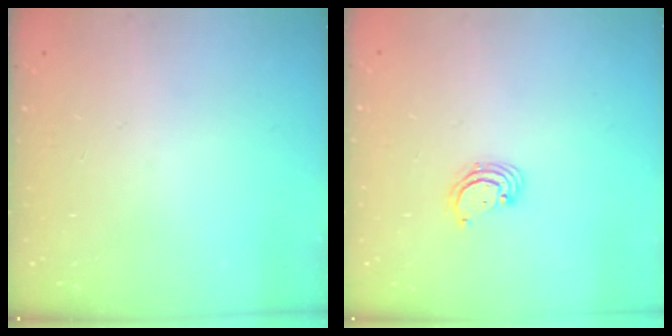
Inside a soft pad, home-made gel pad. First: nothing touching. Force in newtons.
{"total": 3.3, "press": 3.3, "slide": 0.3}